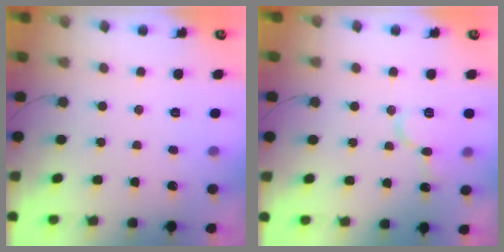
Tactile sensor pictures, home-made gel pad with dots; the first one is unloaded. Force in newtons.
{"total": 10.2, "press": 10.1, "slide": 1.3}